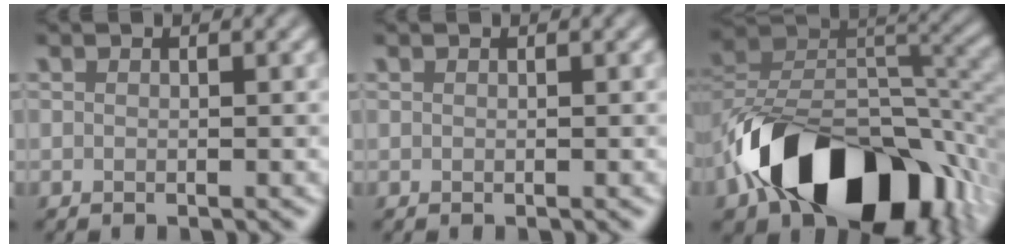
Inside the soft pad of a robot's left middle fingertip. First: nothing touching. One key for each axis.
{"total": 0.0}
{"total": 14.3, "fx": -8.3, "fy": 8.5, "fz": 8.1, "tx": -0.126, "ty": -0.001, "tz": -0.146}